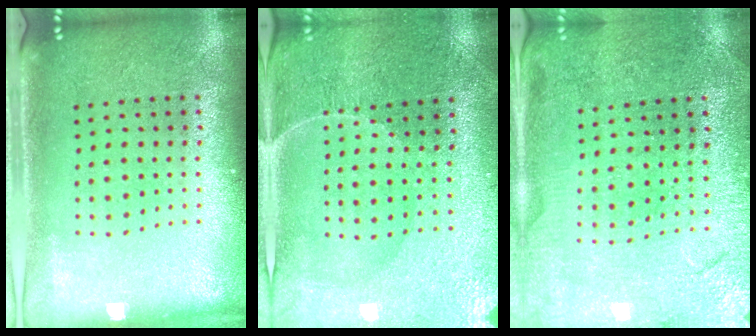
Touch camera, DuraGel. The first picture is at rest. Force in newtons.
{"total": 1.0, "press": 0.9, "slide": 0.3}
{"total": 1.0, "press": 0.9, "slide": 0.3}